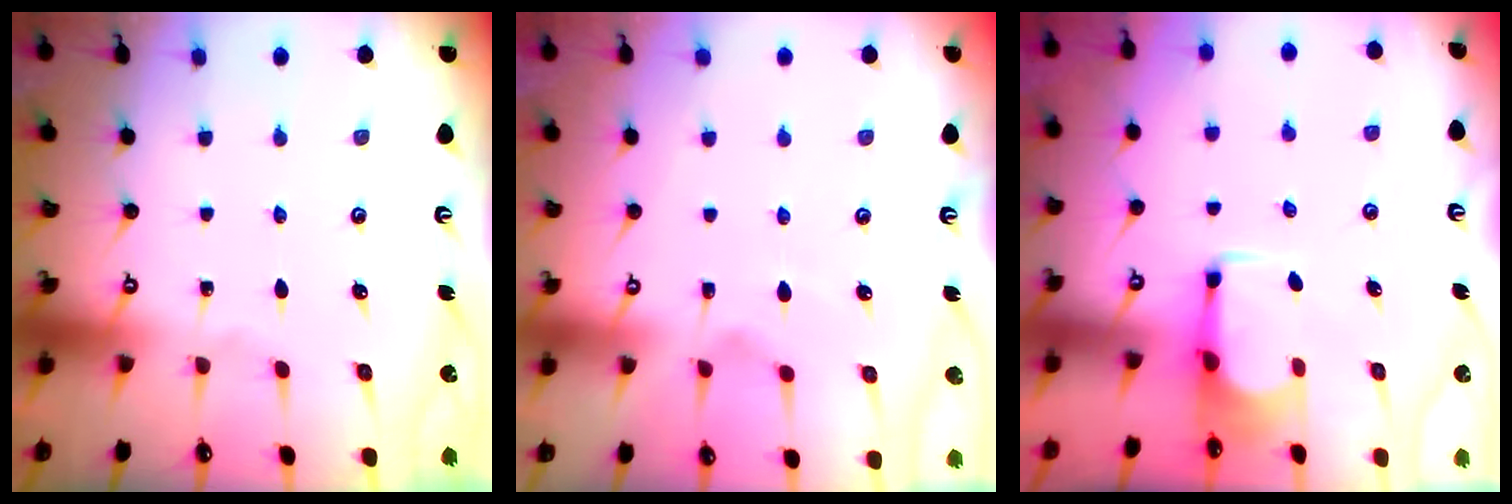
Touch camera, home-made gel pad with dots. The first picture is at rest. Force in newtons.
{"total": 1.2, "press": 0.2, "slide": 1.2}
{"total": 1.8, "press": 1.6, "slide": 0.8}